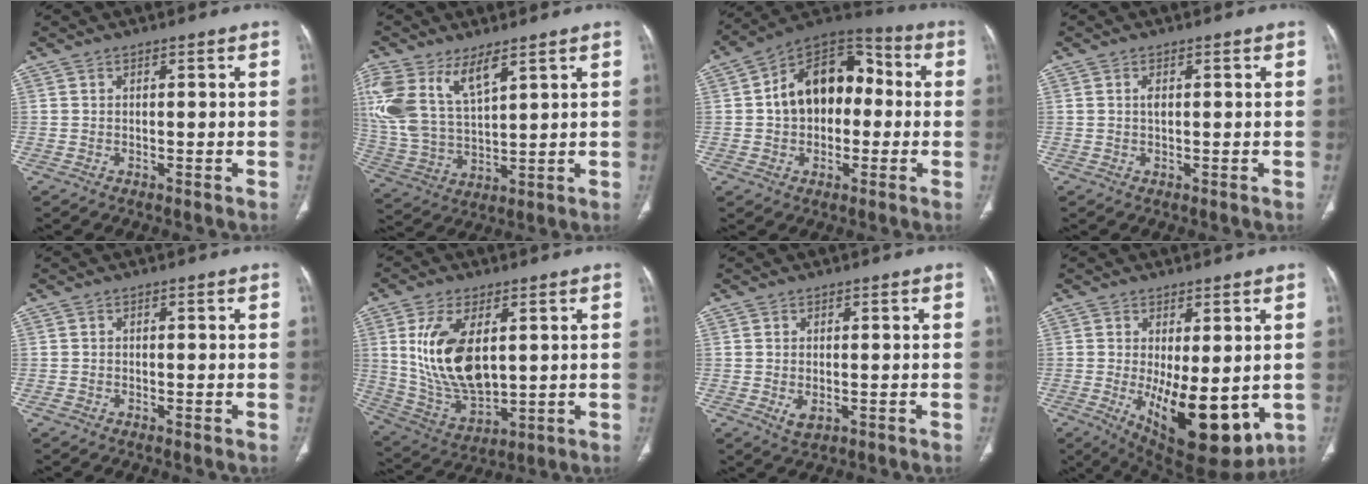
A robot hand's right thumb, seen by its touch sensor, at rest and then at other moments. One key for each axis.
{"total": 15.5, "fx": 8.0, "fy": 7.2, "fz": 11.2, "tx": -0.245, "ty": -0.022, "tz": 0.172}
{"total": 16.7, "fx": 0.8, "fy": 11.4, "fz": 12.2, "tx": -0.149, "ty": 0.044, "tz": 0.001}
{"total": 1.2, "fx": 0.3, "fy": 0.6, "fz": 1.0, "tx": -0.018, "ty": 0.004, "tz": 0.006}
{"total": 0.6, "fx": -0.3, "fy": 0.4, "fz": 0.3, "tx": -0.003, "ty": 0.000, "tz": -0.008}
{"total": 15.9, "fx": 3.5, "fy": 8.4, "fz": 13.1, "tx": -0.245, "ty": -0.020, "tz": 0.084}
{"total": 2.3, "fx": -0.4, "fy": 1.3, "fz": 1.9, "tx": -0.035, "ty": -0.007, "tz": 0.000}
{"total": 14.9, "fx": -2.4, "fy": 6.2, "fz": 13.3, "tx": -0.188, "ty": -0.030, "tz": -0.013}